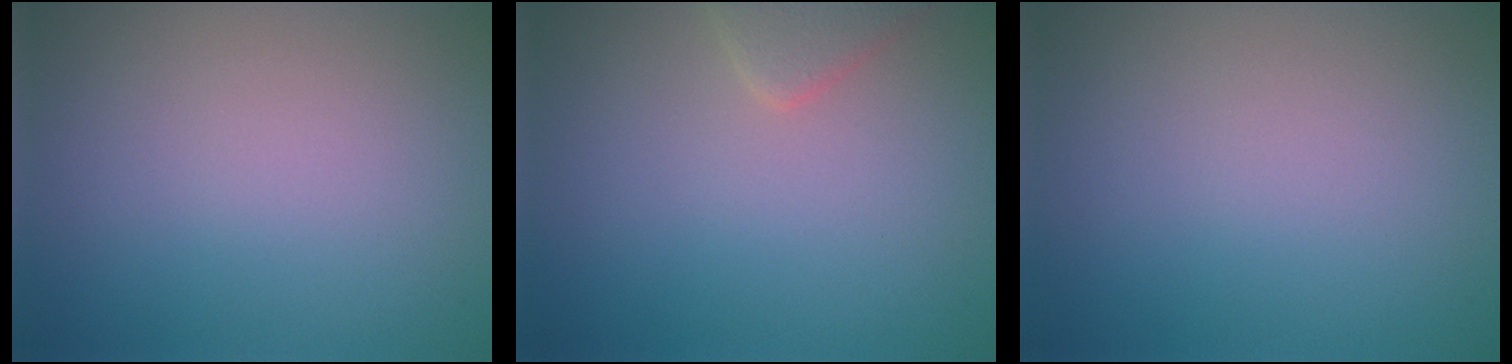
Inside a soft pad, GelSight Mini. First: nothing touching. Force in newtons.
{"total": 1.9, "press": 1.9, "slide": 0.1}
{"total": 0.0}